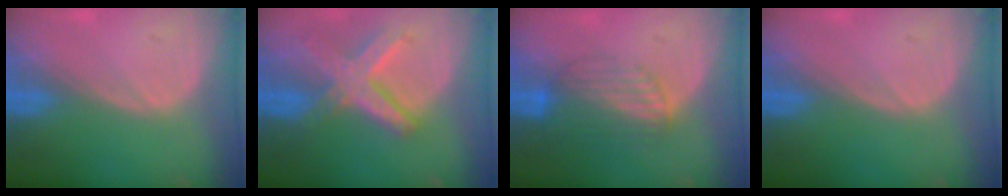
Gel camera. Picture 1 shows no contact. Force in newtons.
{"total": 8.4, "press": 7.1, "slide": 4.3}
{"total": 6.9, "press": 5.8, "slide": 3.8}
{"total": 0.0}